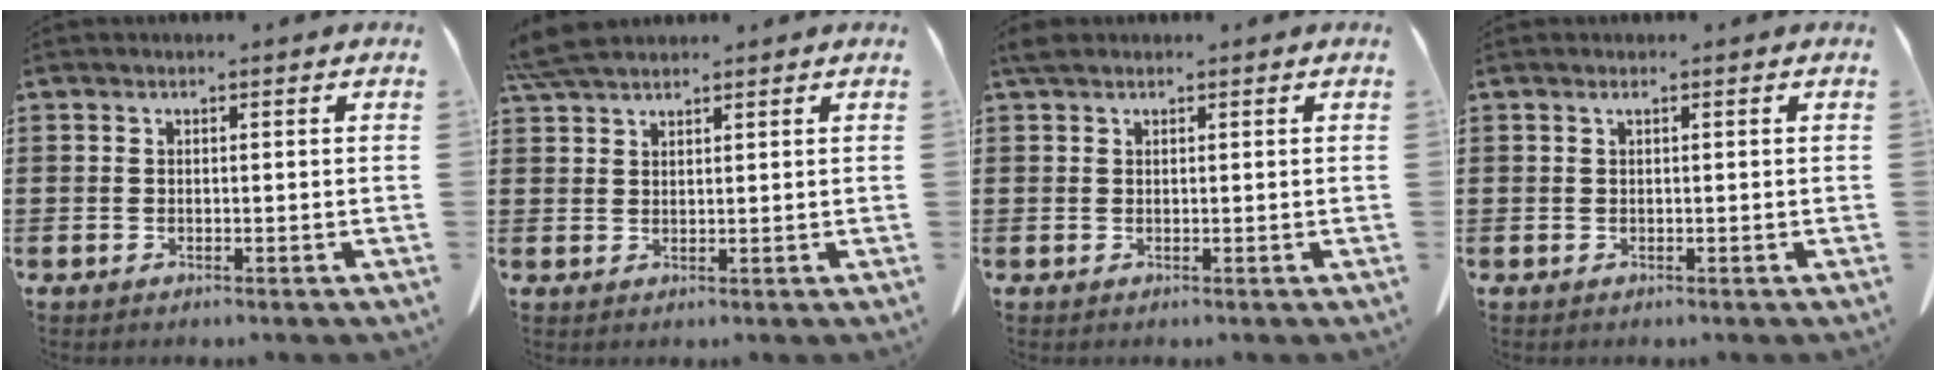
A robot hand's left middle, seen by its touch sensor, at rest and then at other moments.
{"total": 4.4, "force": [3.8, 0.8, 2.0], "torque": [-0.051, -0.004, 0.074]}
{"total": 1.2, "force": [1.0, 0.5, 0.5], "torque": [-0.013, 0.001, 0.021]}
{"total": 0.5, "force": [0.2, 0.0, 0.5], "torque": [-0.010, -0.003, 0.006]}